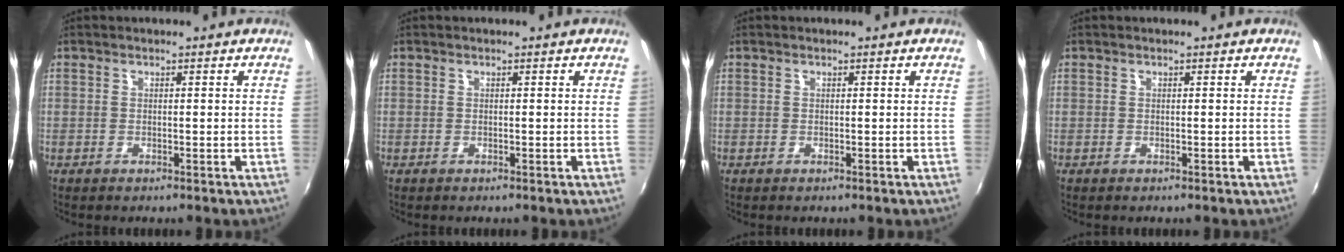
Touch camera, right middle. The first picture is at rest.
{"total": 0.0}
{"total": 0.0}
{"total": 0.0}